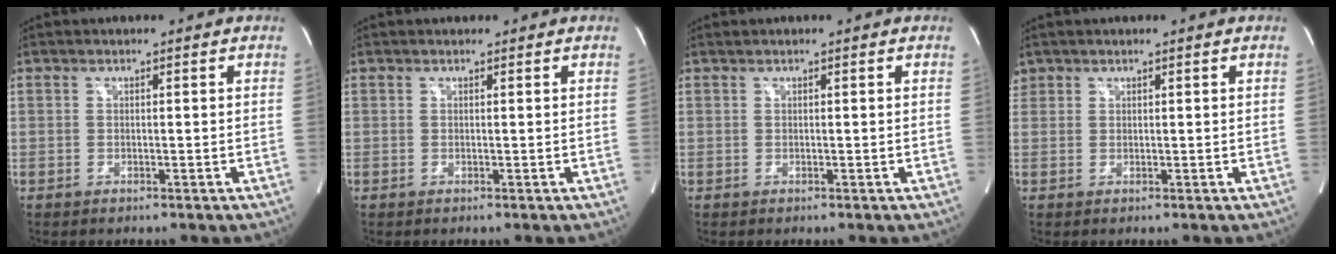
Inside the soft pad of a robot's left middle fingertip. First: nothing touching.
{"total": 0.7, "force": [0.6, 0.3, 0.1], "torque": [-0.012, 0.010, 0.012]}
{"total": 0.0}
{"total": 1.7, "force": [1.2, 1.2, 0.0], "torque": [0.002, 0.015, 0.024]}